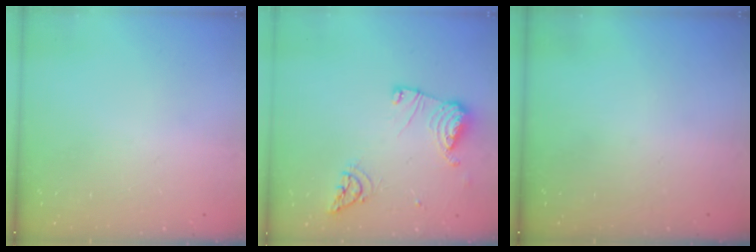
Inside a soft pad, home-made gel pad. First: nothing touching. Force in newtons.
{"total": 12.6, "press": 12.5, "slide": 1.5}
{"total": 0.0}